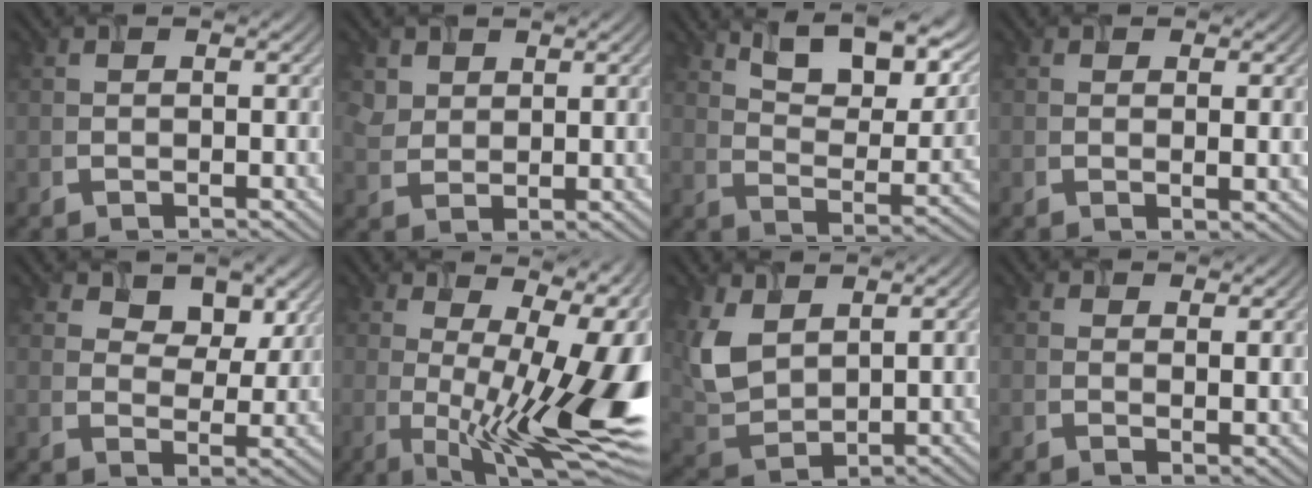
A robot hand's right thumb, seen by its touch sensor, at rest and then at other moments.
{"total": 2.4, "force": [1.7, 1.7, 0.1], "torque": [-0.014, -0.004, 0.046]}
{"total": 12.2, "force": [8.8, 3.9, 7.4], "torque": [-0.140, -0.005, 0.153]}
{"total": 1.2, "force": [0.3, 0.3, 1.1], "torque": [-0.017, -0.006, 0.014]}
{"total": 6.3, "force": [4.1, 3.8, 2.8], "torque": [-0.051, -0.015, 0.073]}
{"total": 16.8, "force": [0.9, 4.7, 16.1], "torque": [-0.190, 0.009, 0.030]}
{"total": 6.3, "force": [3.2, 3.9, 3.9], "torque": [-0.107, -0.006, 0.076]}
{"total": 1.4, "force": [1.2, 0.3, 0.7], "torque": [-0.012, -0.010, 0.030]}